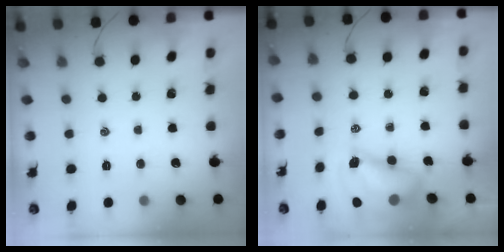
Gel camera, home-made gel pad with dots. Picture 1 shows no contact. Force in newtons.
{"total": 10.4, "press": 10.0, "slide": 2.8}